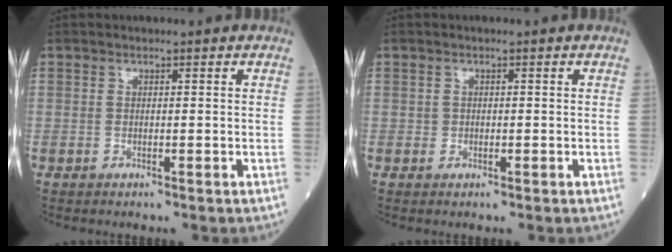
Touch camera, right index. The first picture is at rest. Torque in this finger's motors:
{"motor_torque": [-0.13, -0.03, -0.04, -0.01]}